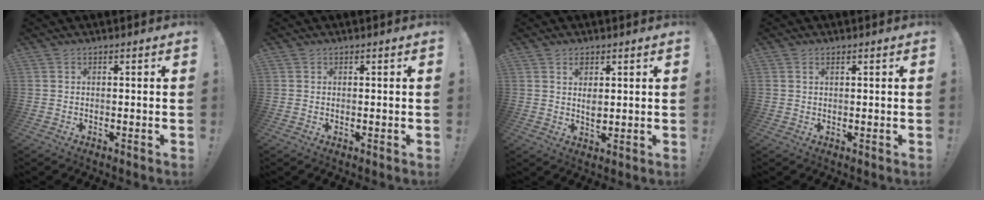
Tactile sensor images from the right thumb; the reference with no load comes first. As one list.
[{"total": 0.0}, {"total": 3.4, "force": [1.7, 1.6, 2.5], "torque": [-0.029, -0.014, 0.026]}, {"total": 0.9, "force": [0.5, 0.4, 0.6], "torque": [-0.018, 0.003, 0.011]}]